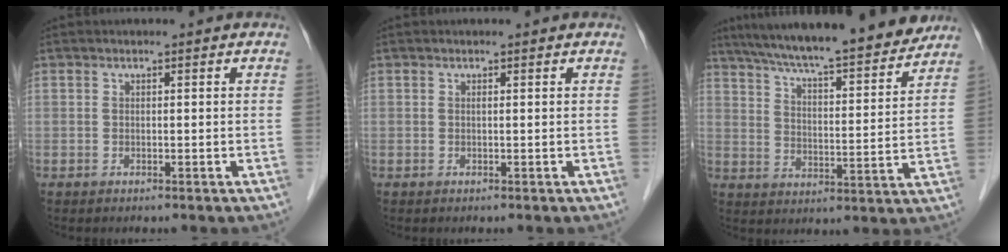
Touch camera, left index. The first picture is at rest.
{"total": 0.0}
{"total": 20.6, "force": [18.1, 1.9, 9.6], "torque": [-0.156, 0.004, 0.261]}